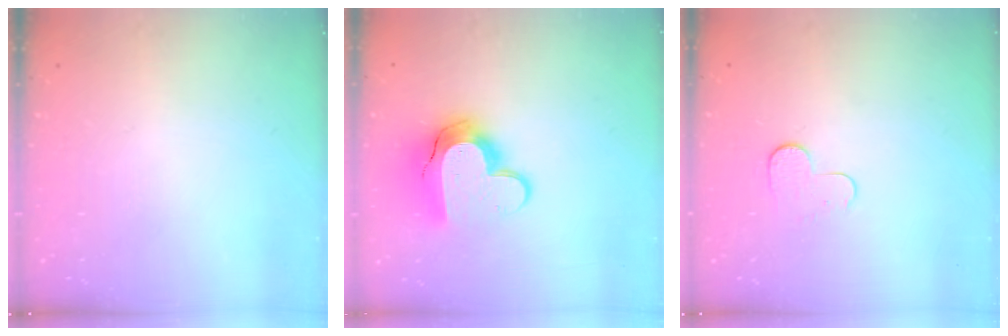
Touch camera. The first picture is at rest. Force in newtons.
{"total": 15.4, "press": 15.3, "slide": 1.1}
{"total": 6.2, "press": 6.1, "slide": 0.6}